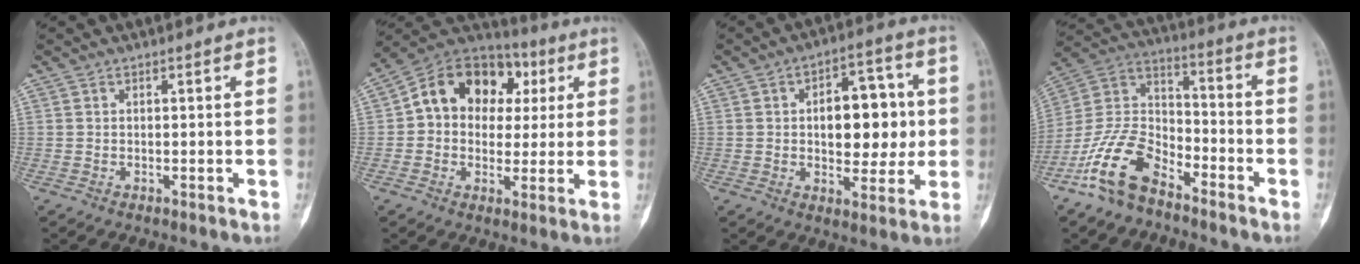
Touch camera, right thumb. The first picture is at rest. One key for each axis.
{"total": 16.1, "fx": 3.2, "fy": 12.4, "fz": 9.8, "tx": -0.109, "ty": 0.030, "tz": 0.043}
{"total": 13.6, "fx": 0.9, "fy": 8.0, "fz": 11.1, "tx": -0.106, "ty": 0.016, "tz": 0.015}
{"total": 14.5, "fx": -9.6, "fy": 7.3, "fz": 8.1, "tx": -0.155, "ty": 0.069, "tz": -0.193}